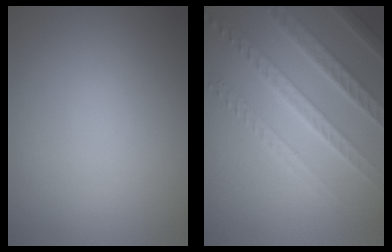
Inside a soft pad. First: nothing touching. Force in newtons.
{"total": 5.2, "press": 4.6, "slide": 2.4}